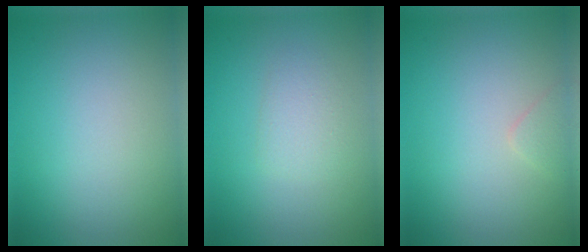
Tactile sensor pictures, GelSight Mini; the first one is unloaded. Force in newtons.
{"total": 1.6, "press": 1.6, "slide": 0.1}
{"total": 0.8, "press": 0.8, "slide": 0.1}